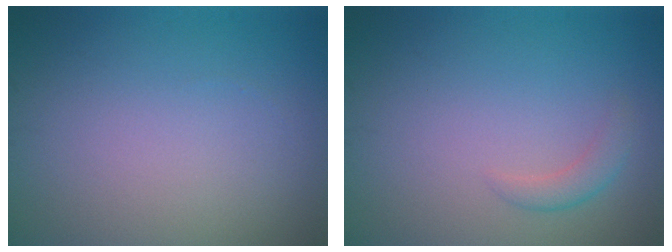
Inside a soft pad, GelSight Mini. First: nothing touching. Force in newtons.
{"total": 1.4, "press": 1.4, "slide": 0.1}